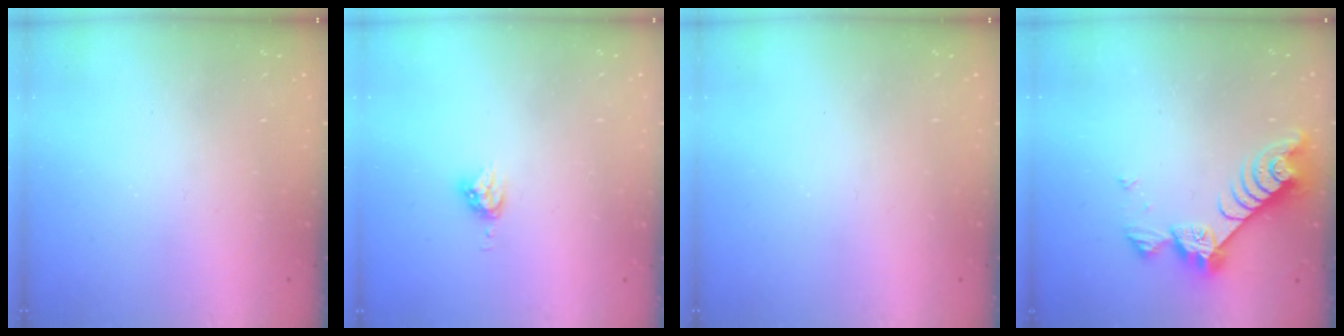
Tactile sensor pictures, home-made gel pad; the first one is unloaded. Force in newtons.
{"total": 4.8, "press": 4.7, "slide": 0.7}
{"total": 0.0}
{"total": 7.4, "press": 7.3, "slide": 0.9}